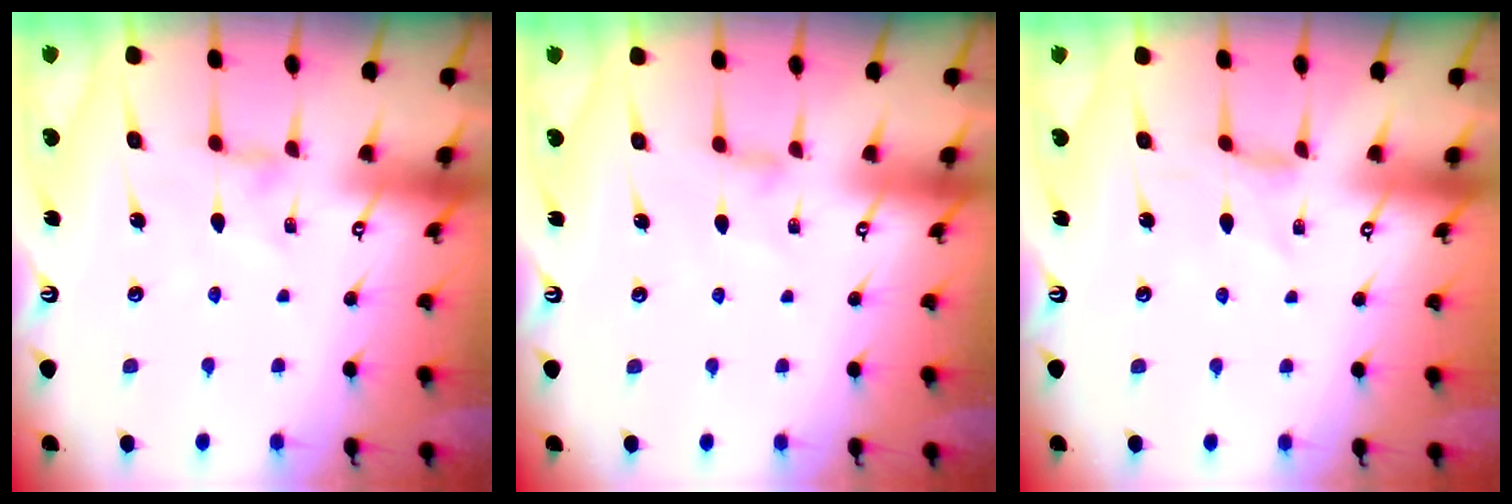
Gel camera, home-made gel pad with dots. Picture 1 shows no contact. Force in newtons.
{"total": 1.3, "press": 1.3, "slide": 0.4}
{"total": 0.0}